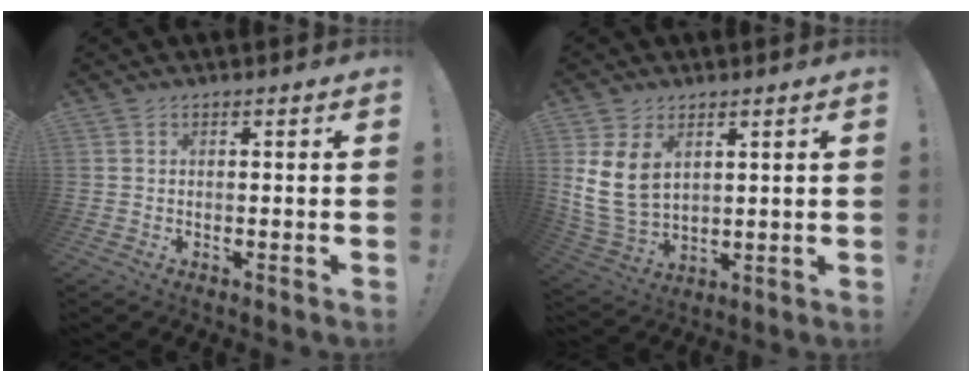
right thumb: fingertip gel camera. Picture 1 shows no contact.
{"total": 10.9, "force": [3.5, 7.5, 7.1], "torque": [-0.148, -0.015, 0.071]}